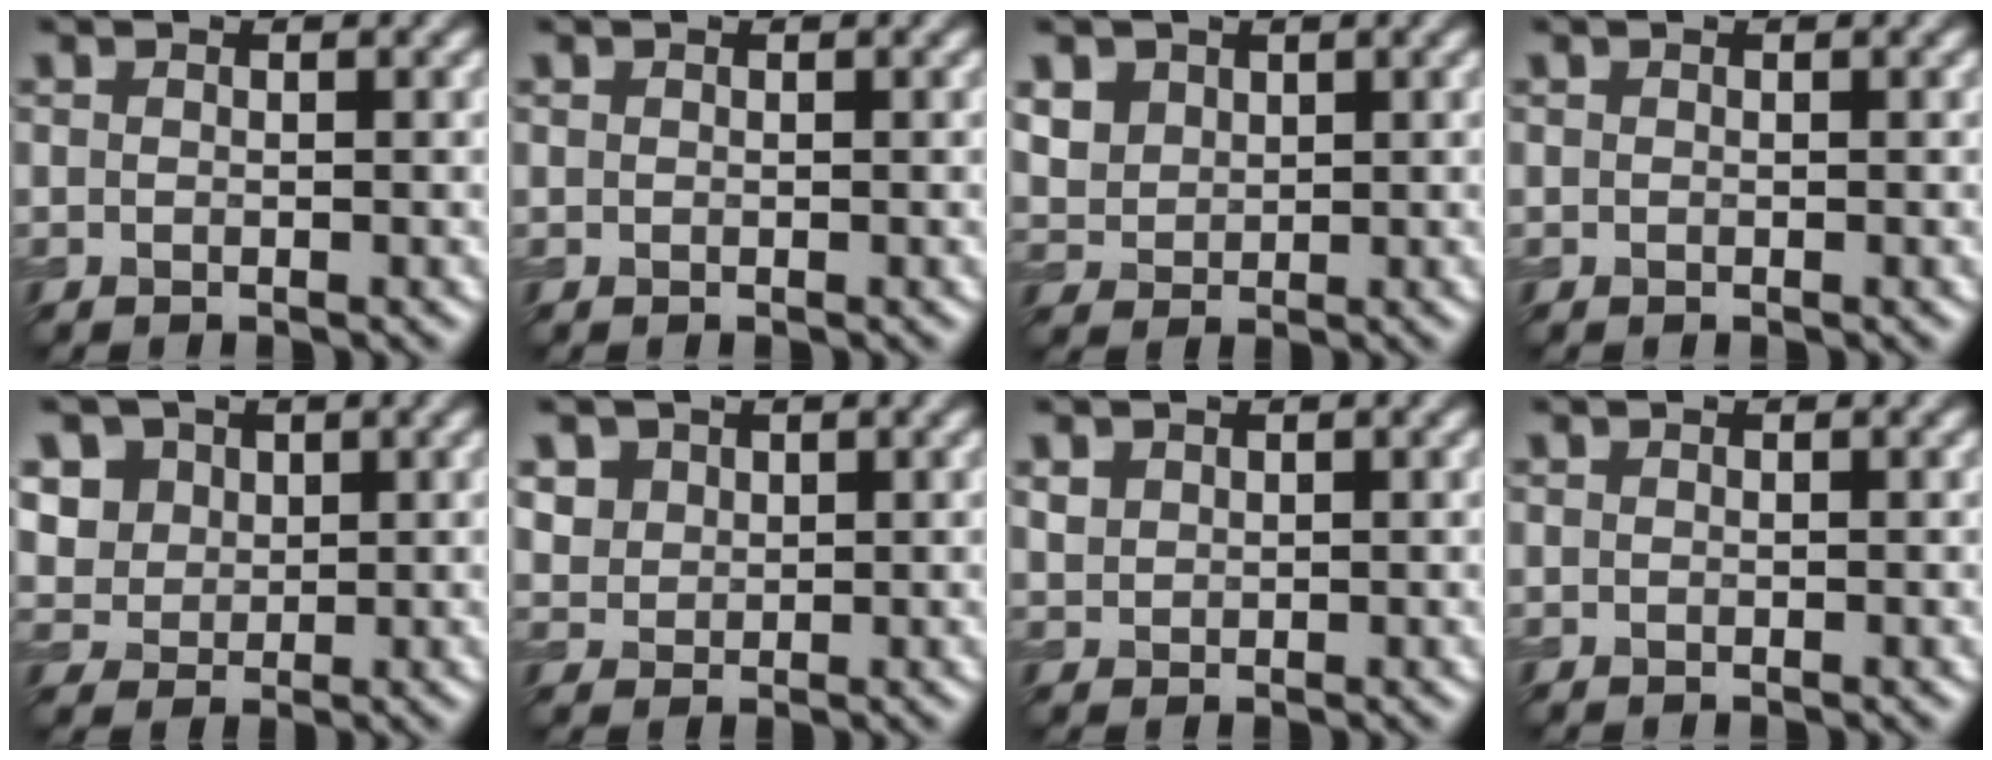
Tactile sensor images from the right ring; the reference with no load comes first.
{"total": 0.0}
{"total": 4.3, "force": [2.2, 3.2, 1.8], "torque": [-0.066, 0.006, 0.053]}
{"total": 0.0}
{"total": 7.2, "force": [3.2, 5.8, 2.9], "torque": [-0.072, 0.012, 0.050]}
{"total": 3.2, "force": [1.7, 2.5, 1.1], "torque": [-0.046, 0.000, 0.047]}
{"total": 1.2, "force": [0.7, 1.0, 0.3], "torque": [-0.008, -0.001, 0.018]}
{"total": 0.0}